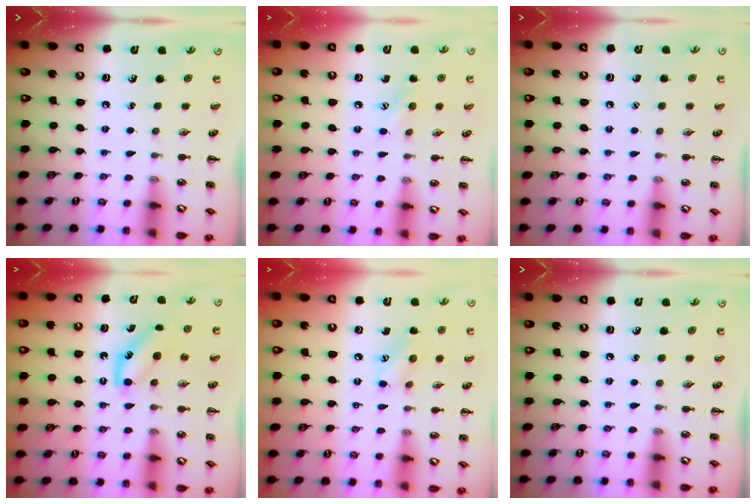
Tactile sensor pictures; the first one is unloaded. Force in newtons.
{"total": 7.1, "press": 6.9, "slide": 1.5}
{"total": 1.4, "press": 1.4, "slide": 0.1}
{"total": 4.9, "press": 4.7, "slide": 1.3}
{"total": 6.7, "press": 6.7, "slide": 0.7}
{"total": 0.0}